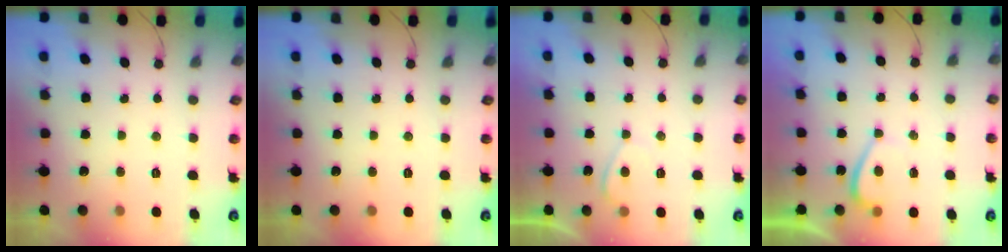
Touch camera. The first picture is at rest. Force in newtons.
{"total": 0.0}
{"total": 1.0, "press": 0.8, "slide": 0.6}
{"total": 2.3, "press": 2.1, "slide": 0.7}